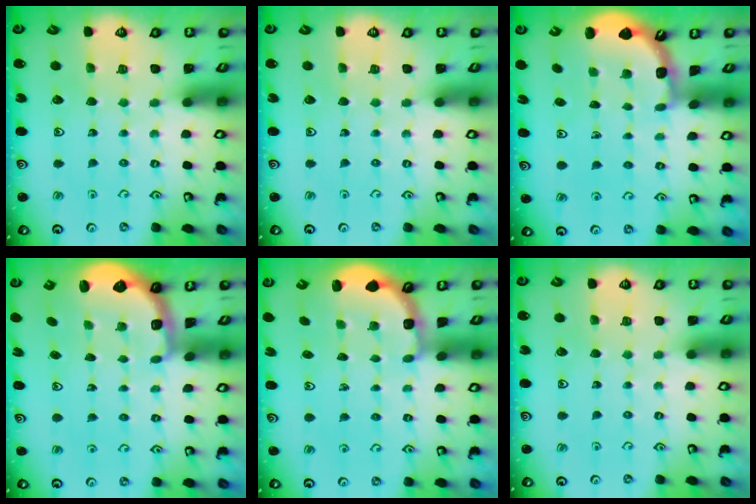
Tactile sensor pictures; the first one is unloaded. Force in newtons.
{"total": 0.0}
{"total": 1.9, "press": 1.9, "slide": 0.2}
{"total": 2.6, "press": 2.0, "slide": 1.7}
{"total": 2.7, "press": 2.4, "slide": 1.4}
{"total": 0.0}